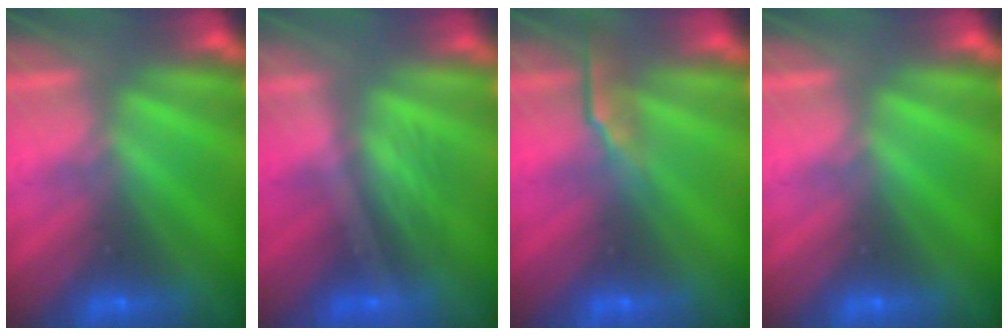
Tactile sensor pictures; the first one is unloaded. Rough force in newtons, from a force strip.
{"total": 1.9}
{"total": 2.7}
{"total": 0.0}